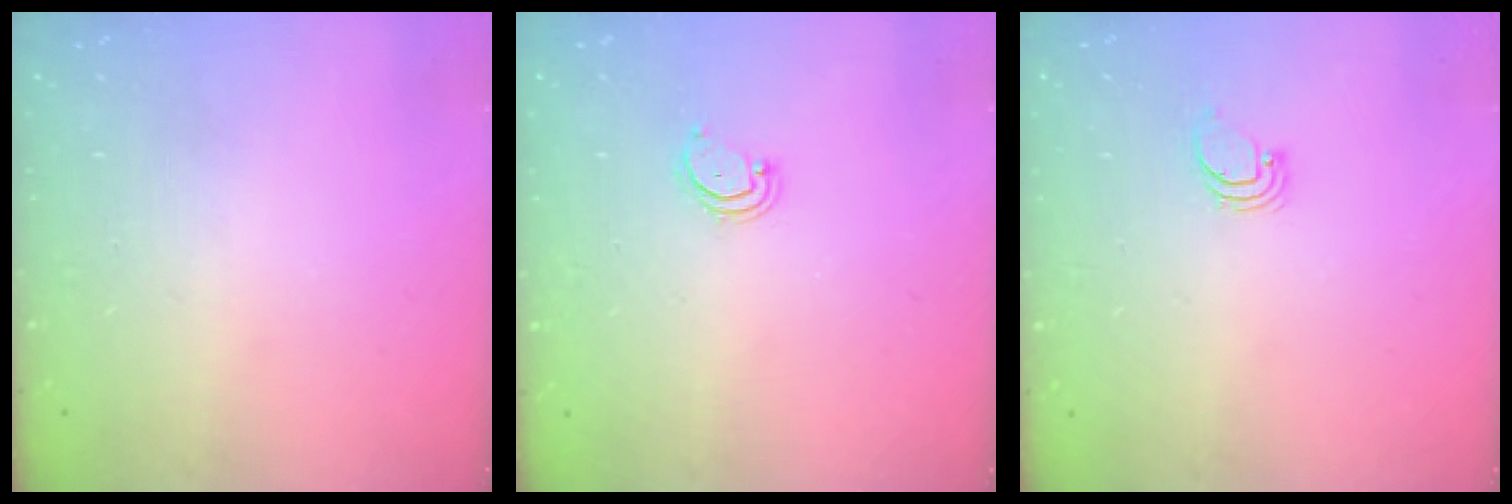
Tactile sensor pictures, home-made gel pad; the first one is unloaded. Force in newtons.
{"total": 3.1, "press": 3.1, "slide": 0.2}
{"total": 0.9, "press": 0.9, "slide": 0.0}